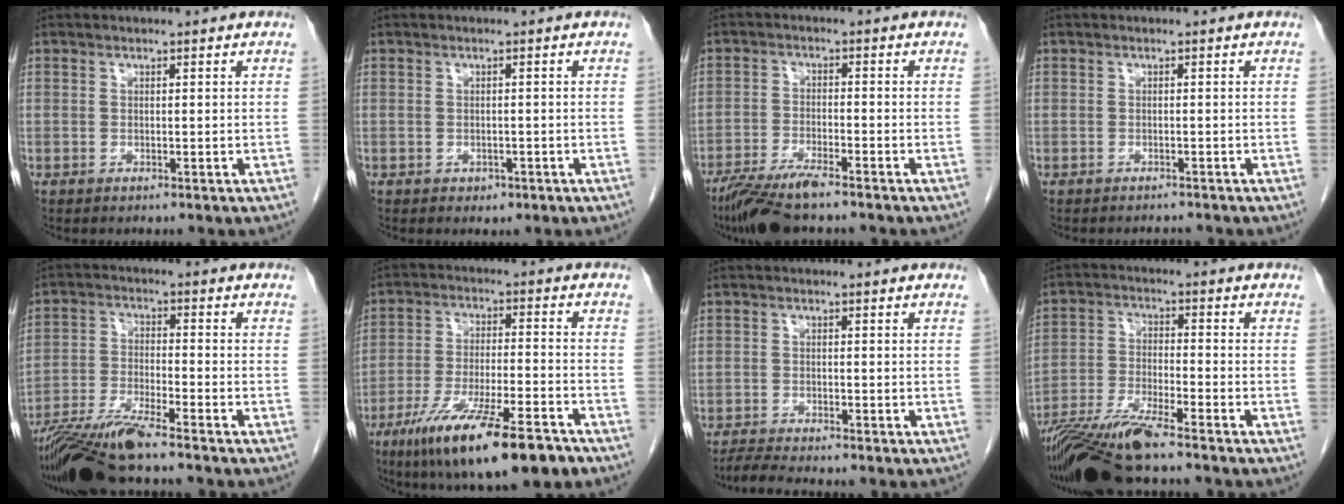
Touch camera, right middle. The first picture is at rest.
{"total": 1.3, "force": [-0.6, 1.0, 0.5], "torque": [-0.011, 0.002, -0.001]}
{"total": 7.8, "force": [-6.2, 0.7, 4.7], "torque": [-0.084, -0.021, -0.111]}
{"total": 1.3, "force": [-1.3, 0.1, -0.1], "torque": [-0.002, -0.008, -0.017]}
{"total": 9.8, "force": [-8.3, -0.2, 5.3], "torque": [-0.097, -0.023, -0.152]}
{"total": 16.9, "force": [-10.9, 2.6, 12.6], "torque": [-0.200, -0.032, -0.183]}
{"total": 3.6, "force": [-3.3, -0.5, 1.3], "torque": [-0.030, -0.018, -0.058]}
{"total": 11.1, "force": [-9.2, 0.2, 6.3], "torque": [-0.117, -0.024, -0.167]}